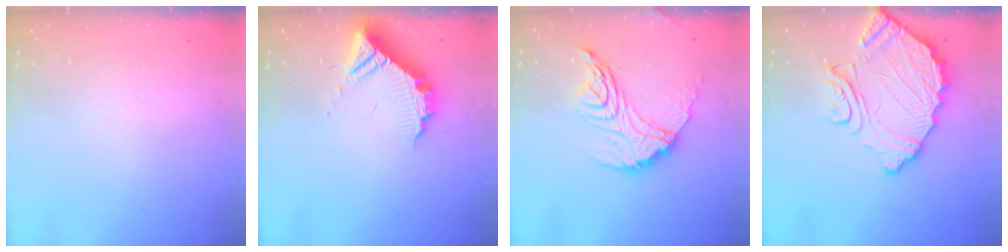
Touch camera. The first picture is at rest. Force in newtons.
{"total": 11.1, "press": 11.0, "slide": 1.0}
{"total": 17.5, "press": 17.4, "slide": 0.9}
{"total": 13.6, "press": 13.6, "slide": 1.2}